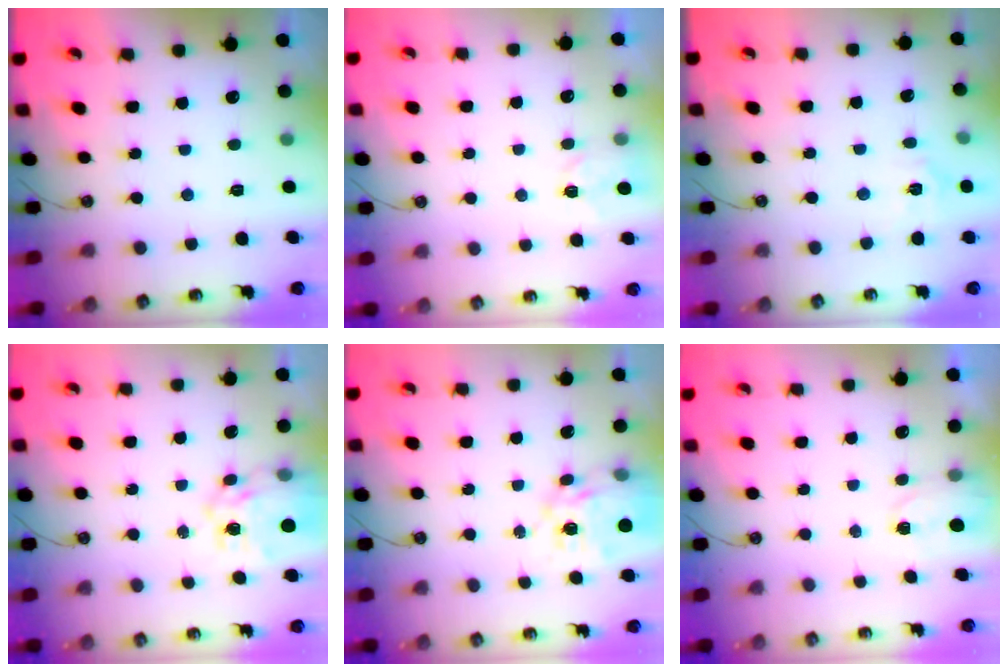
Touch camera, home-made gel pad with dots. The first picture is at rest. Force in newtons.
{"total": 2.9, "press": 2.8, "slide": 0.4}
{"total": 4.7, "press": 4.7, "slide": 0.5}
{"total": 13.5, "press": 13.4, "slide": 1.4}
{"total": 15.4, "press": 15.3, "slide": 1.5}
{"total": 2.4, "press": 2.4, "slide": 0.3}